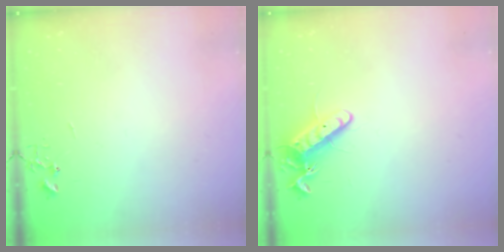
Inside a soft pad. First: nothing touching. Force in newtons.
{"total": 12.0, "press": 11.9, "slide": 1.2}